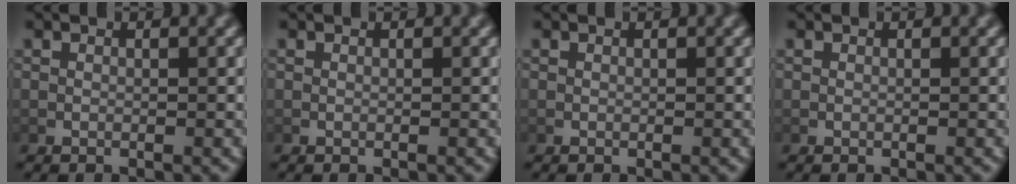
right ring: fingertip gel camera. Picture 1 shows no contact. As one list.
[{"total": 0.0}, {"total": 0.0}, {"total": 0.0}]